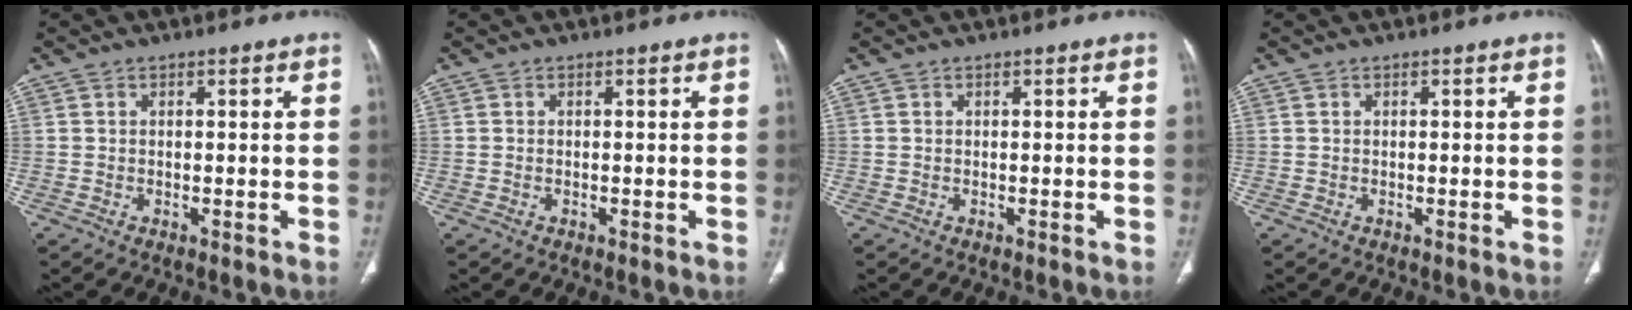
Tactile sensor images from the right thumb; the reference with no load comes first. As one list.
[{"total": 0.0}, {"total": 0.0}, {"total": 0.0}]